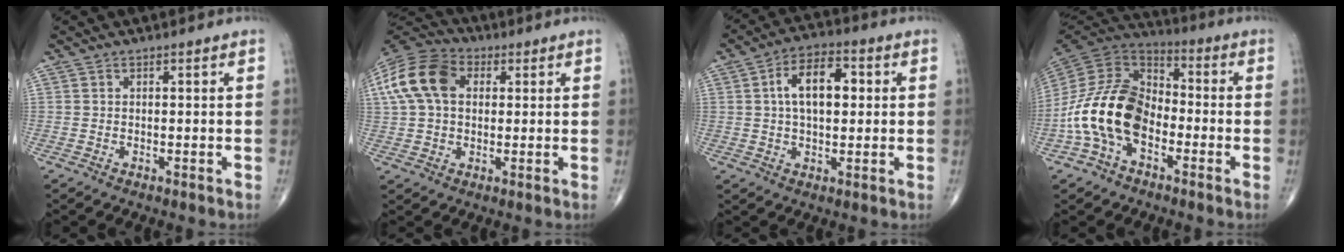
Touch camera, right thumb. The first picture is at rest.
{"total": 14.4, "force": [3.2, 9.9, 10.0], "torque": [-0.197, 0.026, 0.051]}
{"total": 10.5, "force": [1.9, 5.7, 8.6], "torque": [-0.132, 0.016, 0.026]}
{"total": 17.2, "force": [-5.1, 11.0, 12.1], "torque": [-0.231, 0.055, -0.107]}